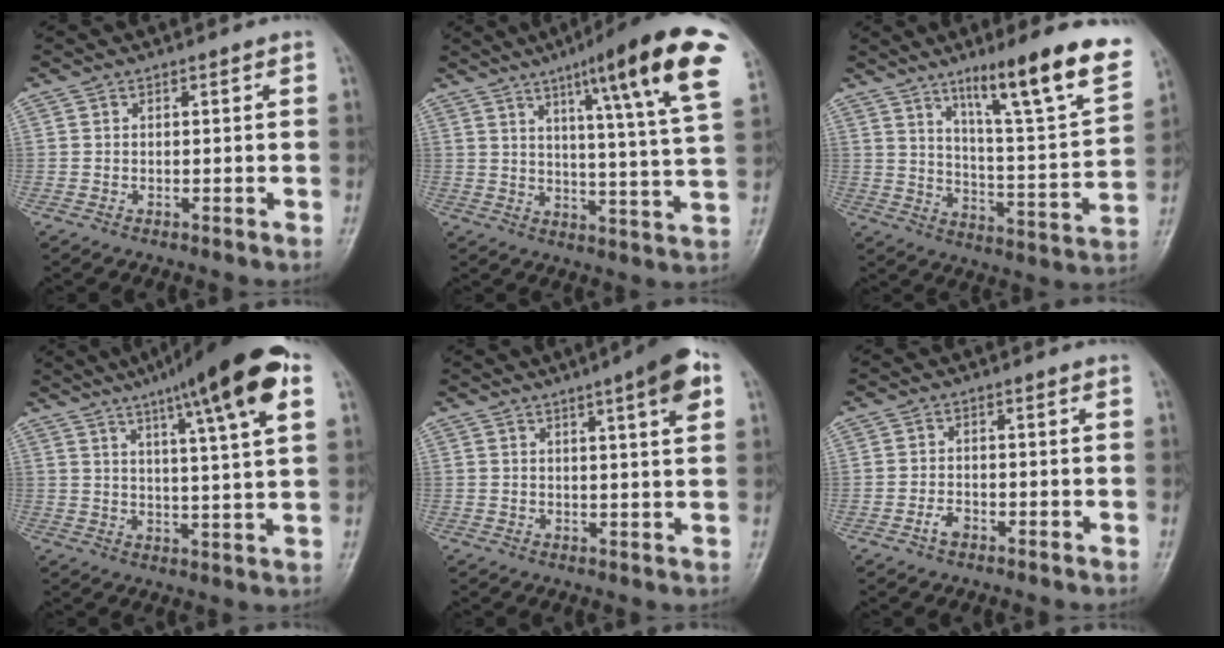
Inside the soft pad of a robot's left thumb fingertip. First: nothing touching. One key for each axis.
{"total": 21.1, "fx": 10.8, "fy": 2.2, "fz": 18.0, "tx": -0.238, "ty": -0.032, "tz": 0.144}
{"total": 20.5, "fx": 12.5, "fy": 2.8, "fz": 16.1, "tx": -0.212, "ty": -0.055, "tz": 0.195}
{"total": 17.9, "fx": 9.4, "fy": 2.2, "fz": 15.1, "tx": -0.218, "ty": -0.010, "tz": 0.132}
{"total": 8.1, "fx": 3.8, "fy": 1.0, "fz": 7.0, "tx": -0.094, "ty": -0.005, "tz": 0.048}
{"total": 1.9, "fx": -1.1, "fy": 1.1, "fz": 1.1, "tx": -0.021, "ty": 0.006, "tz": -0.022}